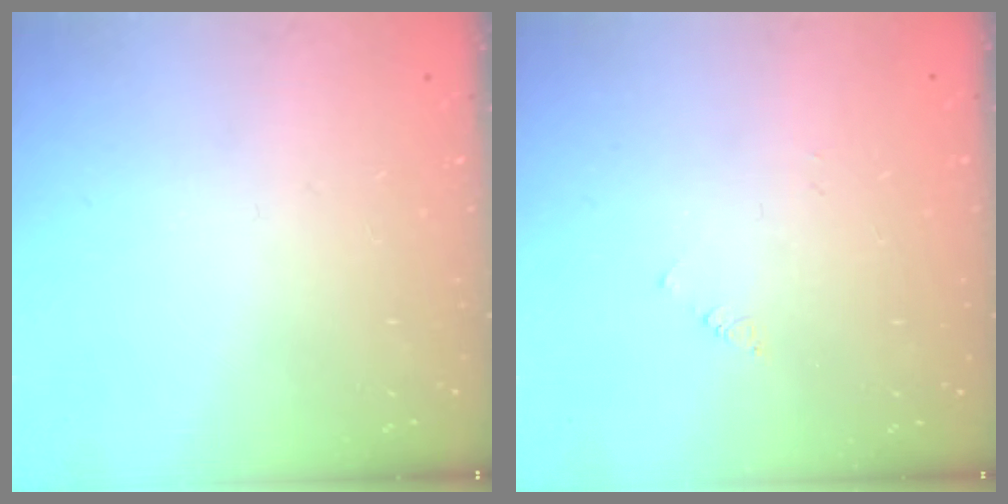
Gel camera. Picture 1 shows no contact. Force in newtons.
{"total": 1.4, "press": 1.3, "slide": 0.3}